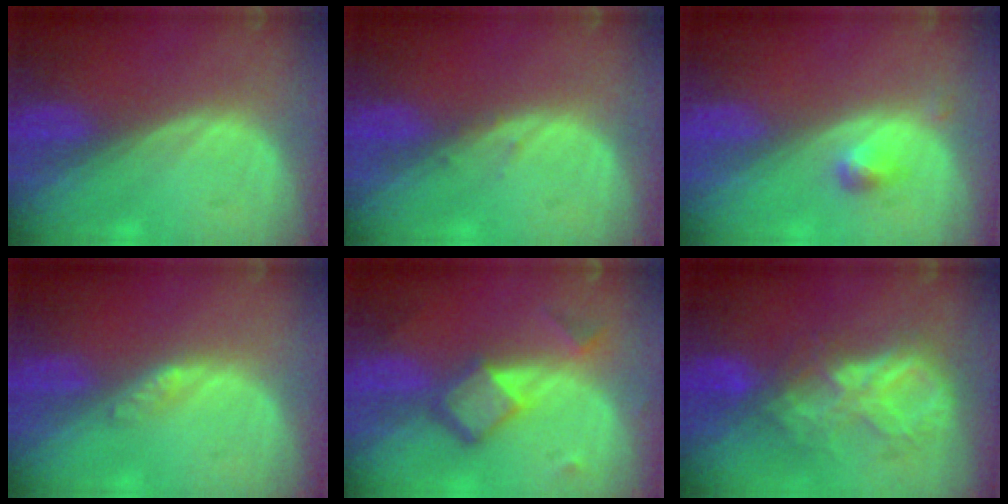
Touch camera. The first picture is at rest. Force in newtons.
{"total": 0.8, "press": 0.7, "slide": 0.3}
{"total": 2.2, "press": 2.2, "slide": 0.2}
{"total": 1.7, "press": 1.7, "slide": 0.2}
{"total": 6.7, "press": 5.8, "slide": 3.5}
{"total": 8.6, "press": 7.6, "slide": 4.1}